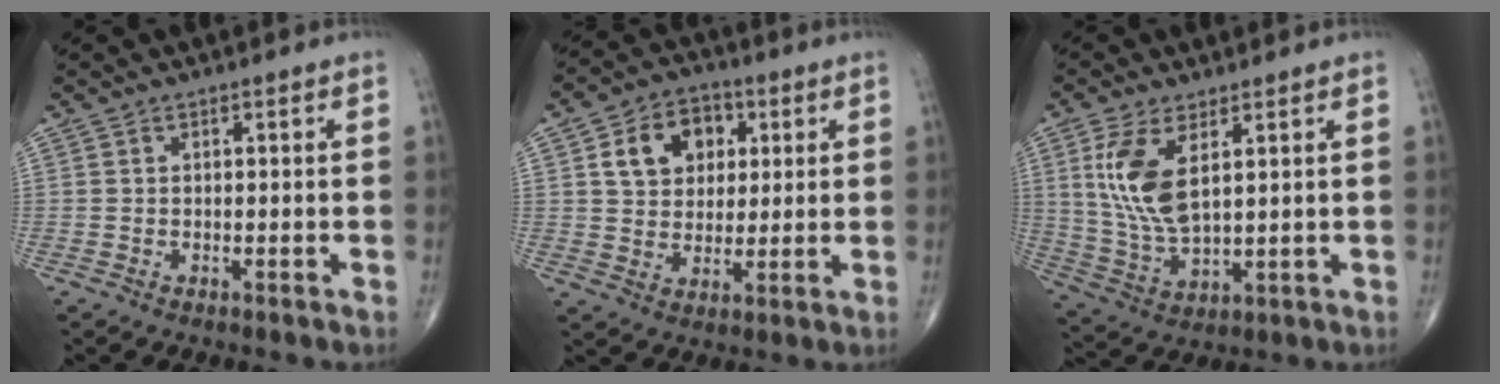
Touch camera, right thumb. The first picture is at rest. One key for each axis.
{"total": 10.9, "fx": 3.4, "fy": 8.3, "fz": 6.2, "tx": -0.065, "ty": -0.002, "tz": 0.054}
{"total": 11.2, "fx": 3.6, "fy": 5.0, "fz": 9.3, "tx": -0.196, "ty": -0.014, "tz": 0.084}